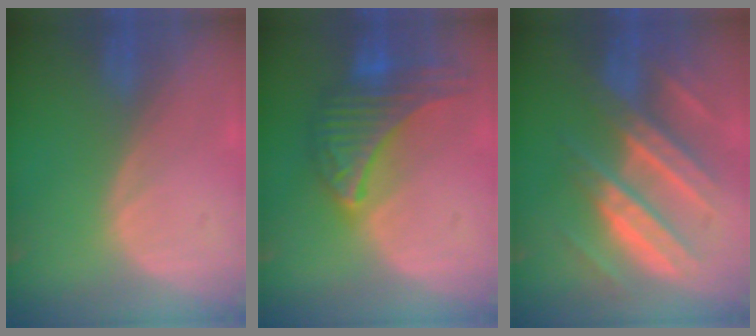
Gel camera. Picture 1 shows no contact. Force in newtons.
{"total": 9.9, "press": 9.9, "slide": 0.6}
{"total": 11.2, "press": 11.1, "slide": 1.0}